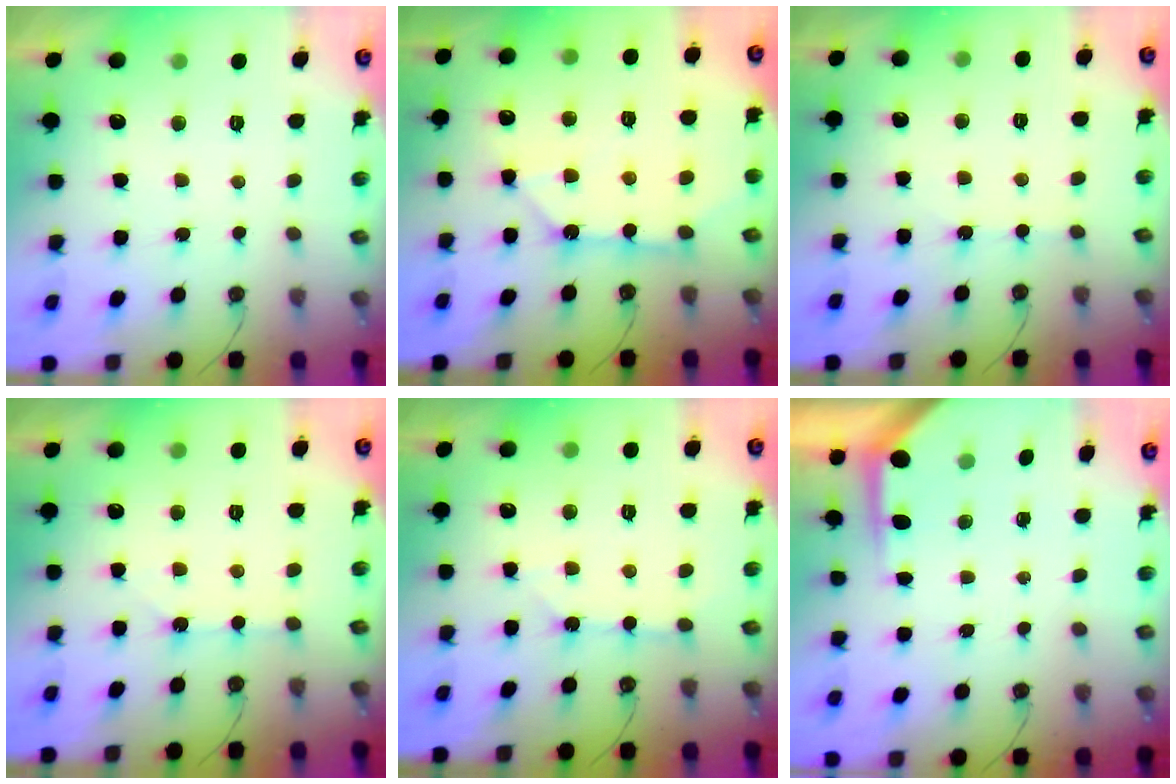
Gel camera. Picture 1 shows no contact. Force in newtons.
{"total": 12.3, "press": 12.2, "slide": 1.6}
{"total": 1.9, "press": 1.9, "slide": 0.4}
{"total": 1.2, "press": 1.2, "slide": 0.2}
{"total": 2.7, "press": 2.7, "slide": 0.4}
{"total": 3.9, "press": 3.8, "slide": 0.4}